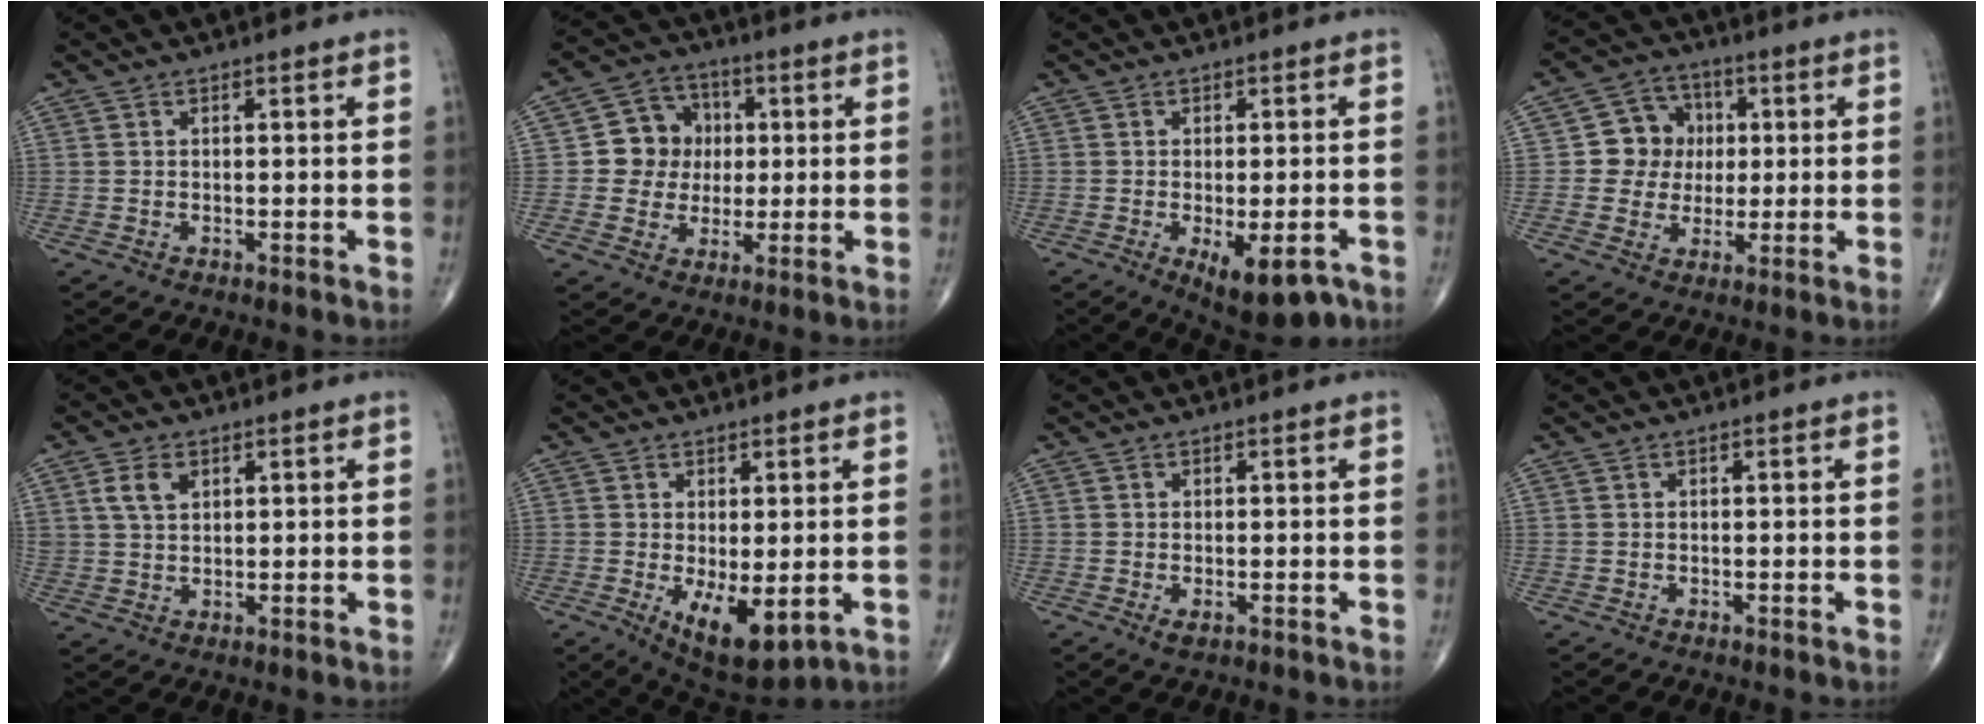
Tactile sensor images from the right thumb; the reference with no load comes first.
{"total": 9.5, "force": [0.7, 8.8, 3.5], "torque": [-0.007, 0.012, 0.005]}
{"total": 10.0, "force": [-4.5, 4.1, 8.0], "torque": [-0.104, -0.001, -0.056]}
{"total": 8.9, "force": [0.8, 8.3, 3.1], "torque": [0.000, 0.012, 0.007]}
{"total": 4.4, "force": [2.0, 3.0, 2.6], "torque": [-0.041, -0.005, 0.040]}
{"total": 9.7, "force": [-2.1, 4.2, 8.4], "torque": [-0.121, -0.022, -0.017]}
{"total": 1.4, "force": [-0.5, 0.7, 1.1], "torque": [-0.021, -0.004, -0.008]}
{"total": 0.0}